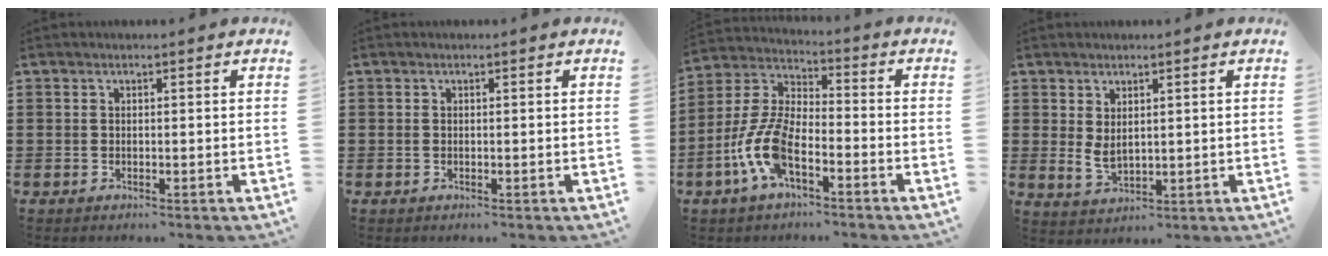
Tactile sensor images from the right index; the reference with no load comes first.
{"total": 0.0}
{"total": 9.9, "force": [-4.4, 4.0, 7.9], "torque": [-0.202, -0.014, -0.090]}
{"total": 2.7, "force": [1.1, 1.4, 2.0], "torque": [-0.040, 0.001, 0.022]}